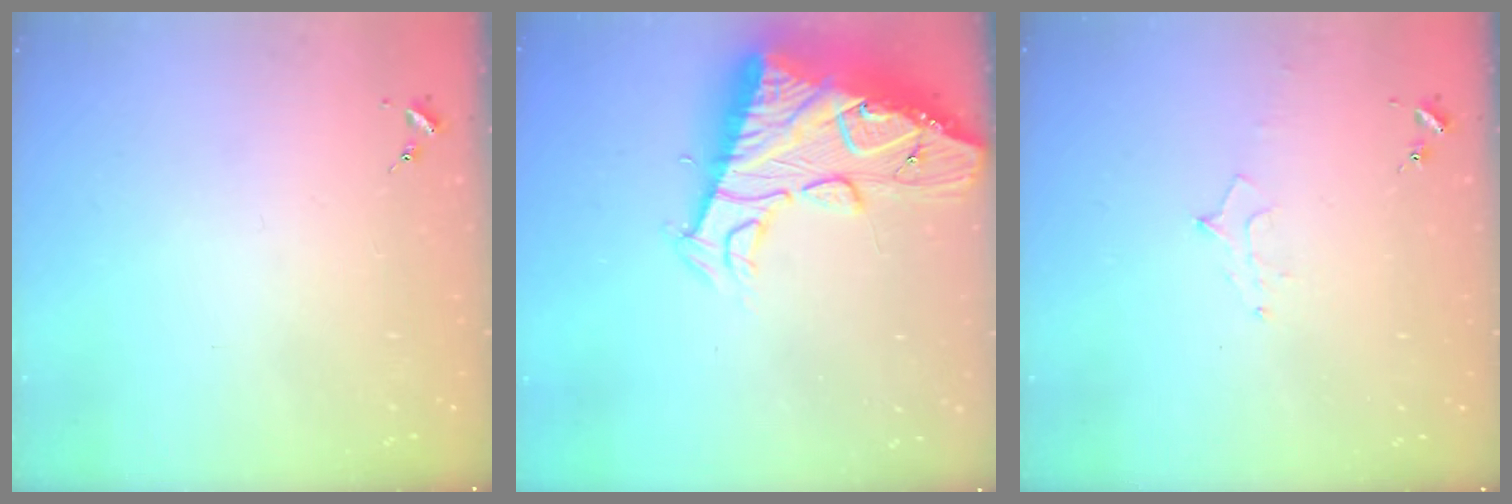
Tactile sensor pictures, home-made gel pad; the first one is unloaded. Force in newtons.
{"total": 21.9, "press": 21.8, "slide": 2.3}
{"total": 7.4, "press": 7.3, "slide": 1.1}